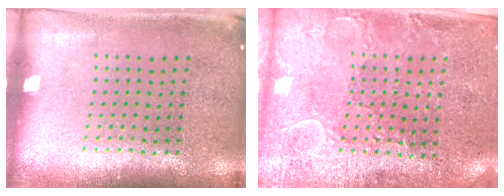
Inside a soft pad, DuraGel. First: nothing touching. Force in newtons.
{"total": 2.8, "press": 2.7, "slide": 0.7}